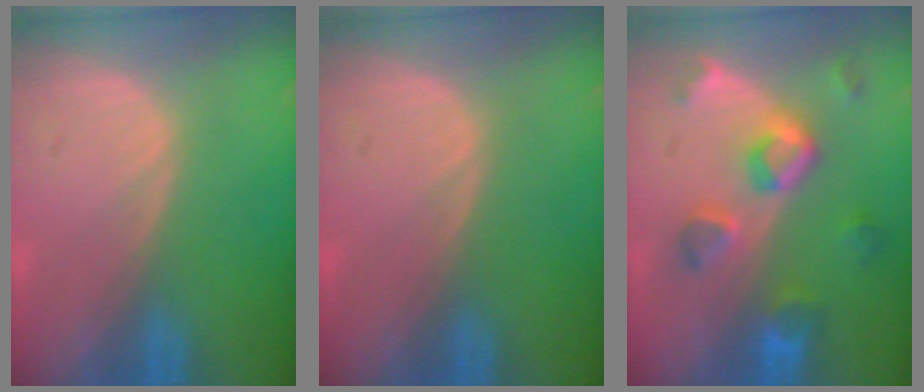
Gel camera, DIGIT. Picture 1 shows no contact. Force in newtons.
{"total": 0.0}
{"total": 7.8, "press": 7.0, "slide": 3.4}